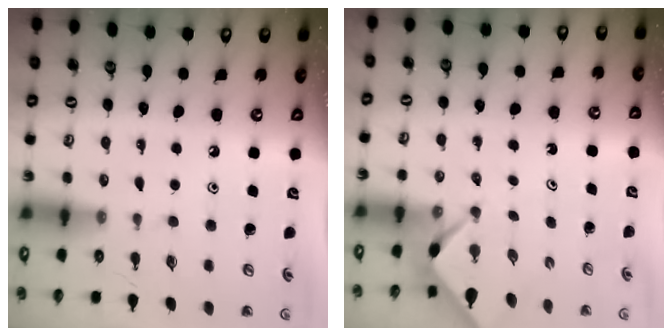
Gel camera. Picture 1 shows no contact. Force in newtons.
{"total": 2.4, "press": 2.4, "slide": 0.1}